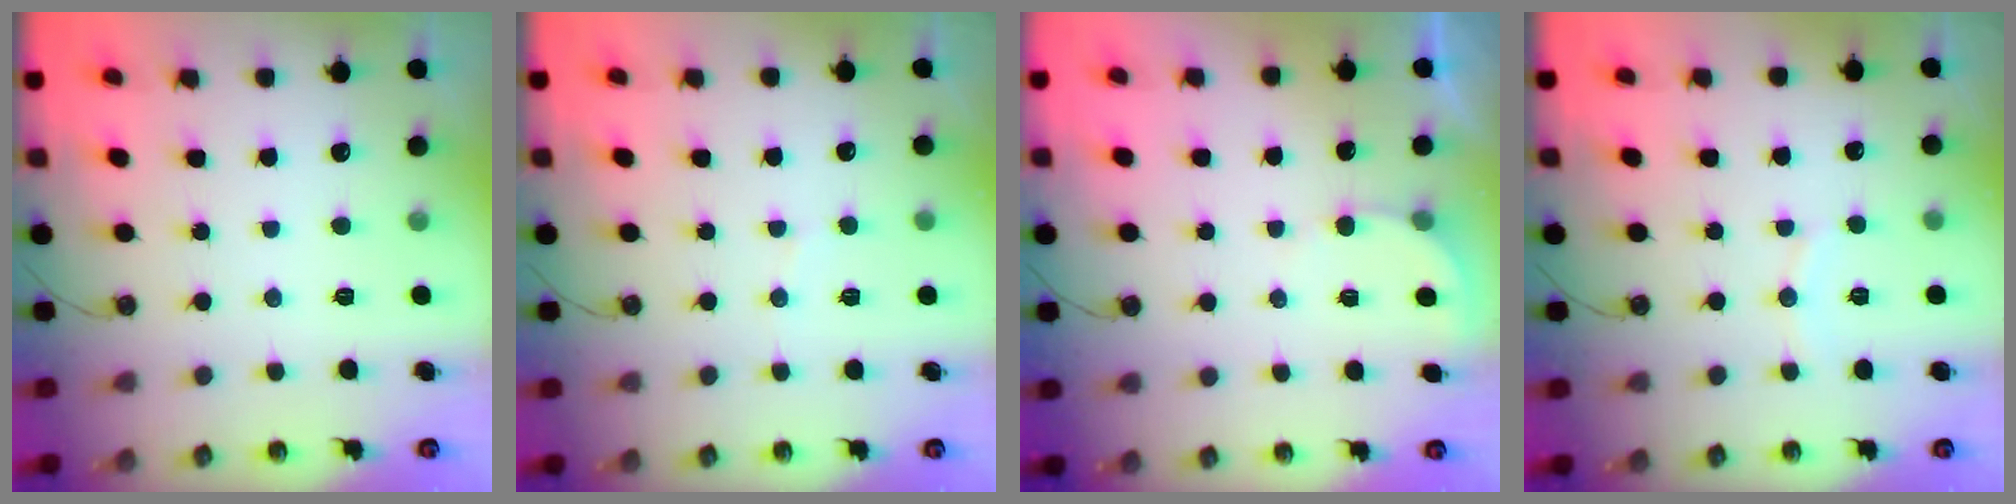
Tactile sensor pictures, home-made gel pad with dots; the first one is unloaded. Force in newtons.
{"total": 3.7, "press": 3.6, "slide": 0.2}
{"total": 2.9, "press": 2.9, "slide": 0.3}
{"total": 5.2, "press": 5.2, "slide": 0.1}